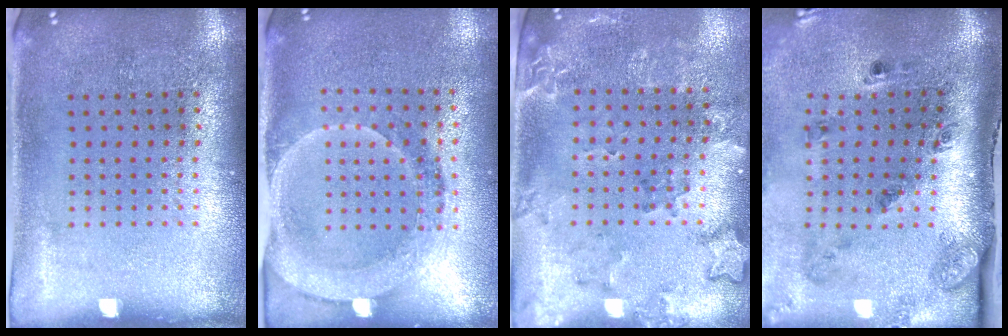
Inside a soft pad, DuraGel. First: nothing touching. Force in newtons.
{"total": 1.8, "press": 1.6, "slide": 0.7}
{"total": 1.8, "press": 1.5, "slide": 0.9}
{"total": 2.5, "press": 1.7, "slide": 1.8}